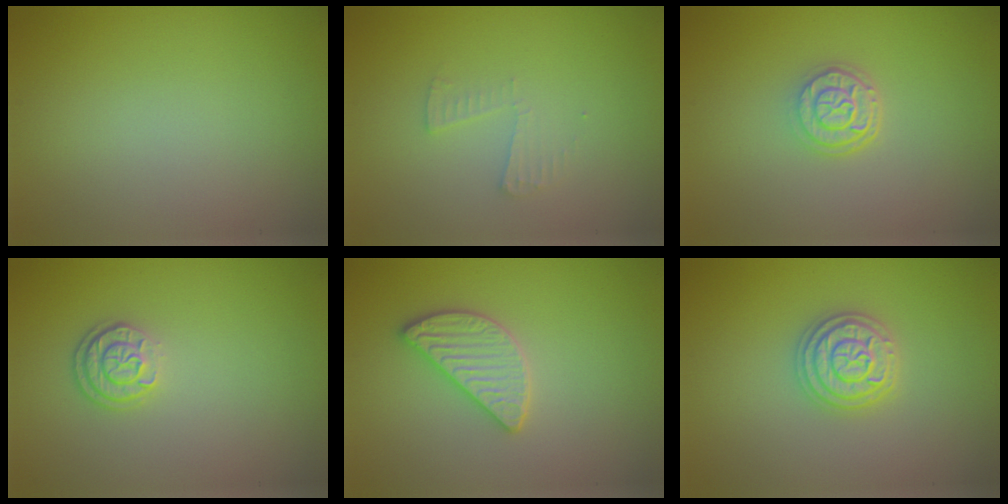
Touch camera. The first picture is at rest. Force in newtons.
{"total": 1.4, "press": 1.4, "slide": 0.1}
{"total": 2.8, "press": 2.1, "slide": 1.8}
{"total": 2.3, "press": 2.0, "slide": 1.3}
{"total": 2.8, "press": 2.8, "slide": 0.2}
{"total": 3.7, "press": 3.6, "slide": 0.5}